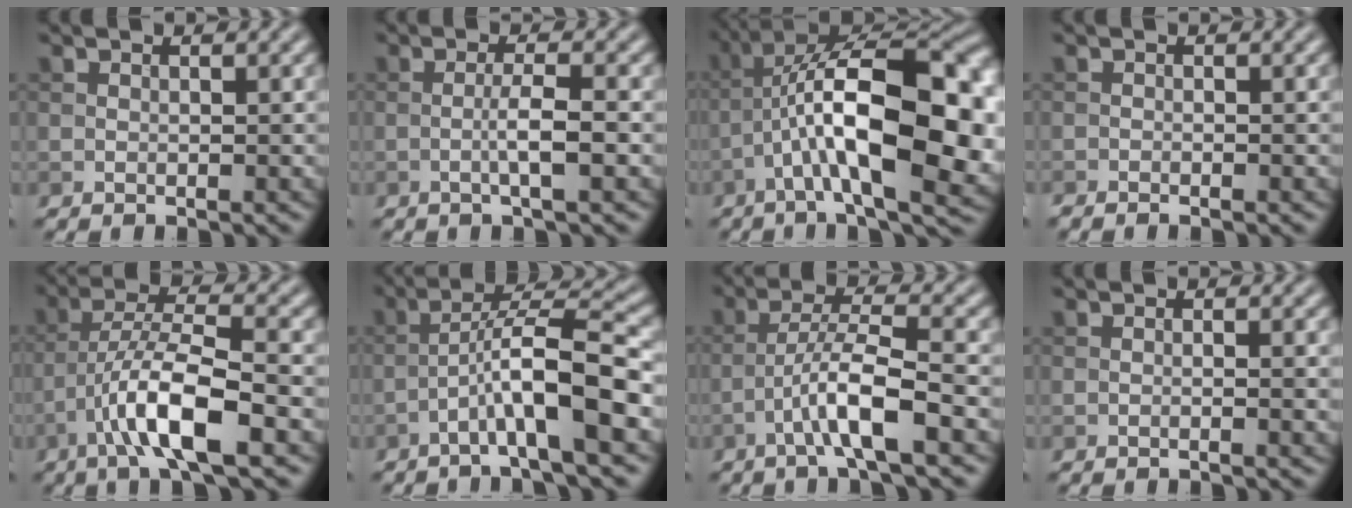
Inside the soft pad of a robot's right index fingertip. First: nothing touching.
{"total": 2.7, "force": [-0.6, 0.2, 2.6], "torque": [-0.048, 0.005, -0.016]}
{"total": 15.2, "force": [-2.5, 5.6, 14.0], "torque": [-0.214, 0.028, -0.045]}
{"total": 0.7, "force": [-0.6, 0.0, 0.3], "torque": [-0.008, 0.001, -0.013]}
{"total": 8.0, "force": [-3.6, 1.9, 6.9], "torque": [-0.125, 0.013, -0.072]}
{"total": 7.3, "force": [-2.8, 1.0, 6.7], "torque": [-0.113, 0.026, -0.050]}
{"total": 5.5, "force": [-2.5, 0.7, 4.8], "torque": [-0.087, 0.014, -0.050]}
{"total": 1.1, "force": [-0.4, 0.2, 1.0], "torque": [-0.015, -0.002, -0.006]}